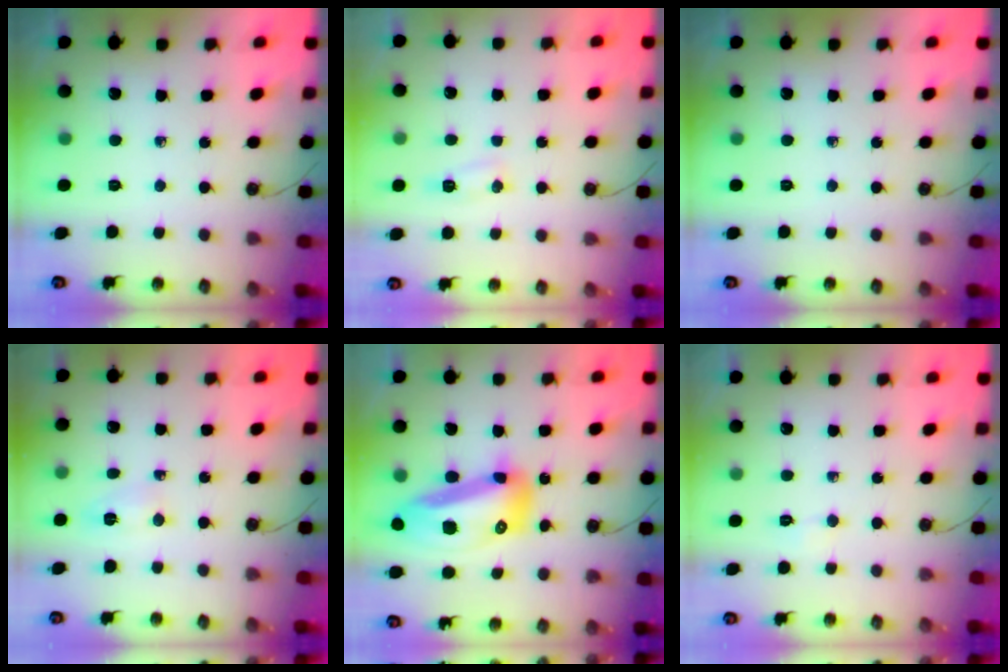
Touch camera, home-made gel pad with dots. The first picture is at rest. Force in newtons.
{"total": 15.9, "press": 5.9, "slide": 14.7}
{"total": 0.0}
{"total": 3.3, "press": 3.0, "slide": 1.3}
{"total": 19.0, "press": 18.8, "slide": 2.4}
{"total": 2.6, "press": 2.5, "slide": 0.5}